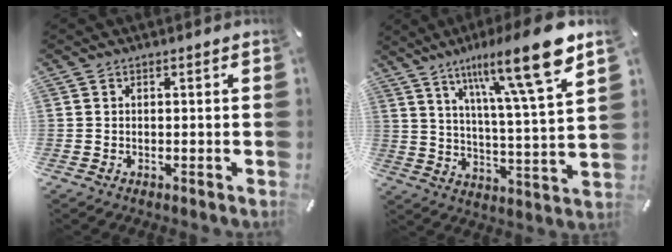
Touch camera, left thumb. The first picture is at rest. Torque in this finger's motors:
{"motor_torque": [2.56, 2.45, 1.38, -1.38, 0.59]}